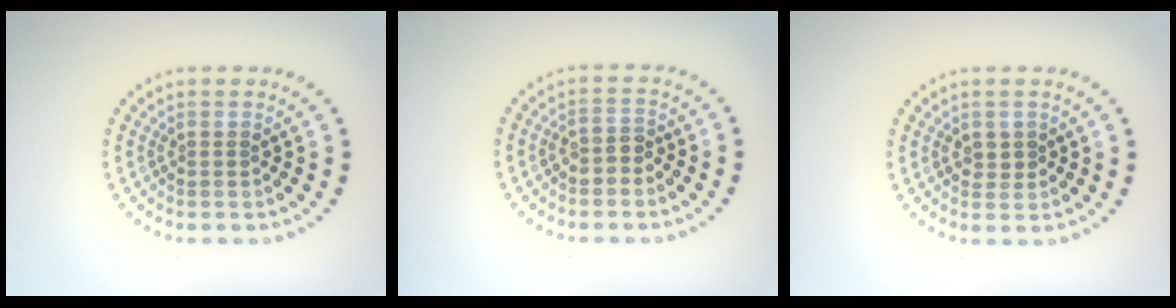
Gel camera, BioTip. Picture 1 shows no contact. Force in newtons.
{"total": 1.7, "press": 1.5, "slide": 0.8}
{"total": 1.0, "press": 0.9, "slide": 0.3}